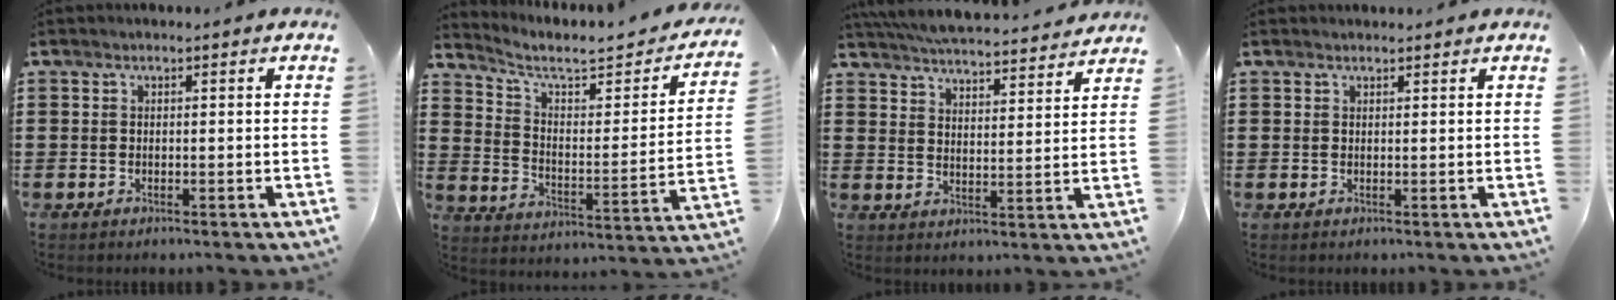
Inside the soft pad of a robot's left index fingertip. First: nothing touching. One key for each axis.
{"total": 5.1, "fx": 4.0, "fy": 1.2, "fz": 2.9, "tx": -0.080, "ty": -0.031, "tz": 0.059}
{"total": 5.8, "fx": 5.7, "fy": 0.1, "fz": 1.1, "tx": -0.045, "ty": -0.035, "tz": 0.101}
{"total": 0.6, "fx": 0.6, "fy": 0.2, "fz": 0.0, "tx": -0.002, "ty": 0.000, "tz": 0.012}